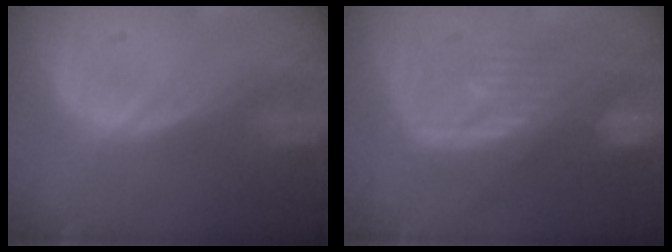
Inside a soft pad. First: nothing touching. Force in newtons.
{"total": 10.2, "press": 8.9, "slide": 5.0}